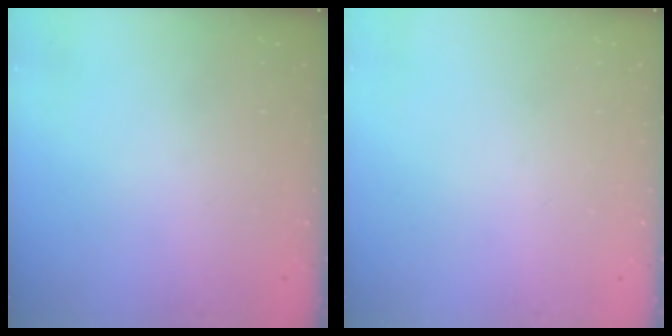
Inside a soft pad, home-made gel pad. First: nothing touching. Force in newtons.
{"total": 0.0}